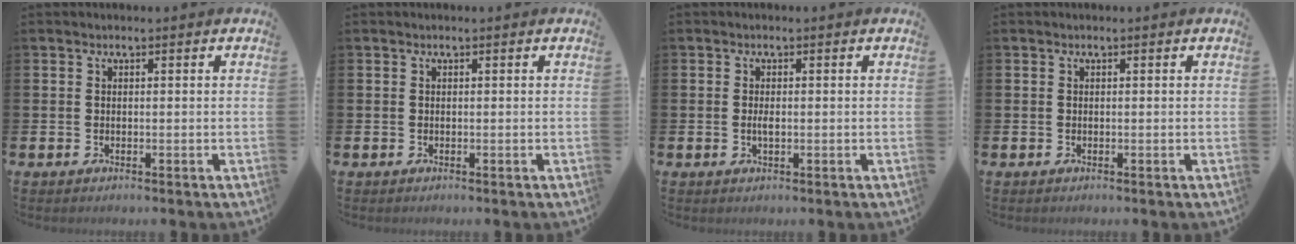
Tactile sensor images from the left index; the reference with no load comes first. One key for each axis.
{"total": 0.0}
{"total": 1.3, "fx": -0.1, "fy": 0.5, "fz": 1.2, "tx": -0.021, "ty": 0.000, "tz": -0.003}
{"total": 0.0}